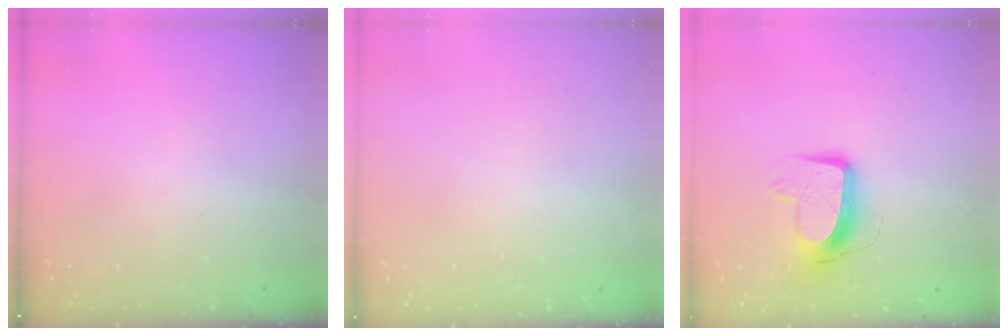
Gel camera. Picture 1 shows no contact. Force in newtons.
{"total": 0.0}
{"total": 10.1, "press": 10.1, "slide": 0.4}